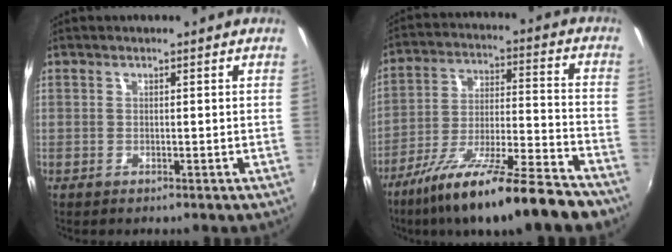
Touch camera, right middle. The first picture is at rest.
{"total": 22.2, "force": [-17.0, 3.0, 14.0], "torque": [-0.245, -0.044, -0.267]}